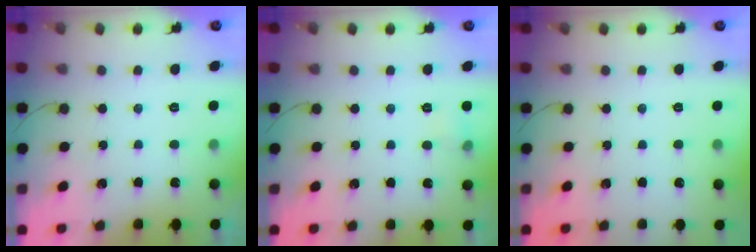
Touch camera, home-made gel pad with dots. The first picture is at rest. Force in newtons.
{"total": 4.1, "press": 3.9, "slide": 1.2}
{"total": 0.0}